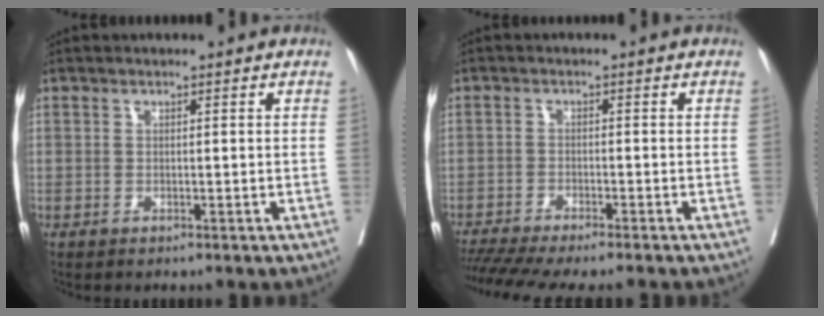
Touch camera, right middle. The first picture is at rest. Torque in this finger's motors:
{"motor_torque": [1.10, -1.04, 0.38, 0.15]}